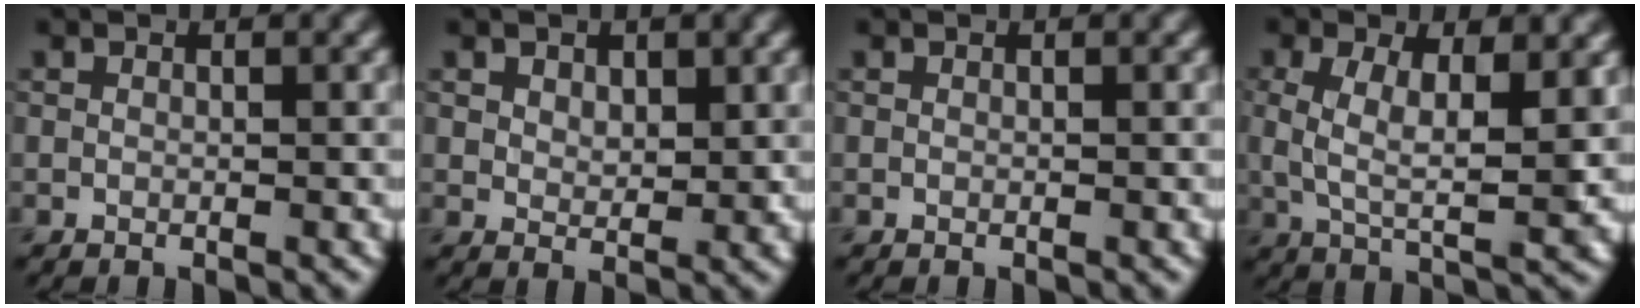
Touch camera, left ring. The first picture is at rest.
{"total": 2.0, "force": [1.1, 1.3, 1.0], "torque": [-0.018, -0.003, 0.018]}
{"total": 0.0}
{"total": 5.9, "force": [1.0, 2.5, 5.2], "torque": [-0.106, -0.001, 0.018]}